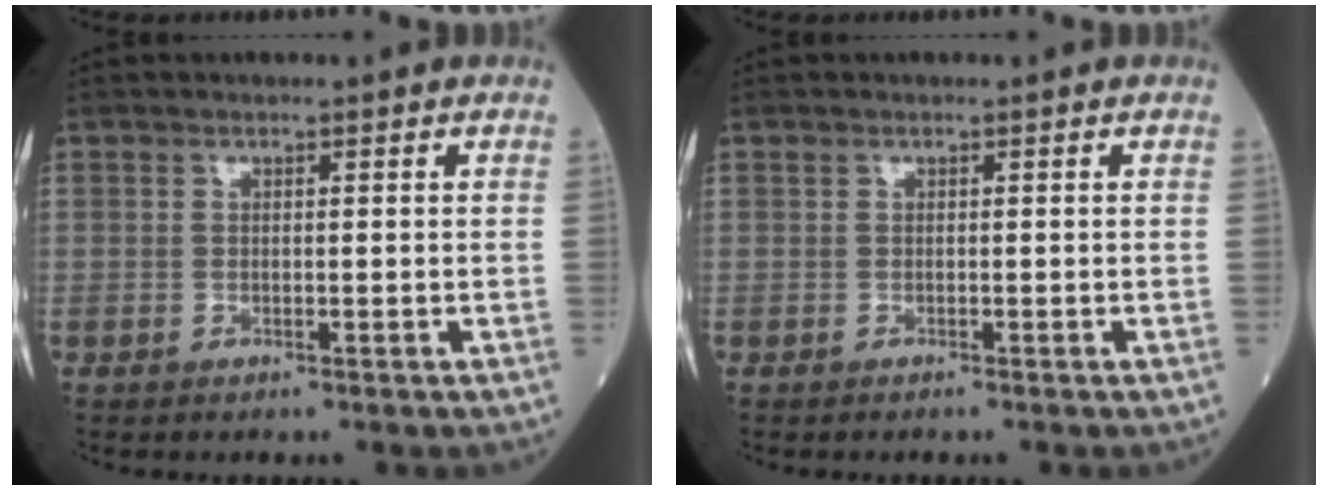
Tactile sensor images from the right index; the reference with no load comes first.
{"total": 0.0}